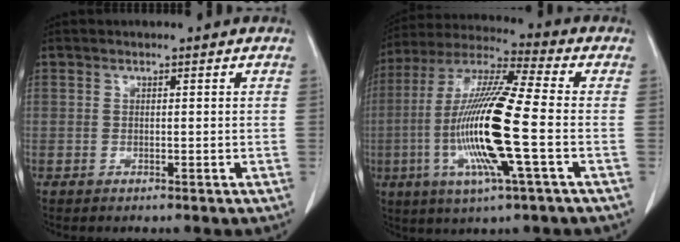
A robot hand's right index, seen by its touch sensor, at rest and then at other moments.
{"total": 17.3, "force": [-3.4, 0.6, 17.0], "torque": [-0.350, -0.011, -0.073]}